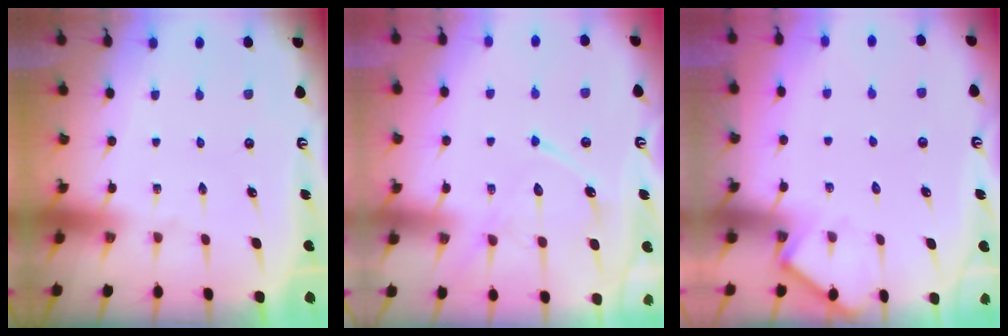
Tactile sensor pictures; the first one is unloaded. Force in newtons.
{"total": 13.1, "press": 13.1, "slide": 1.1}
{"total": 5.5, "press": 5.5, "slide": 0.4}